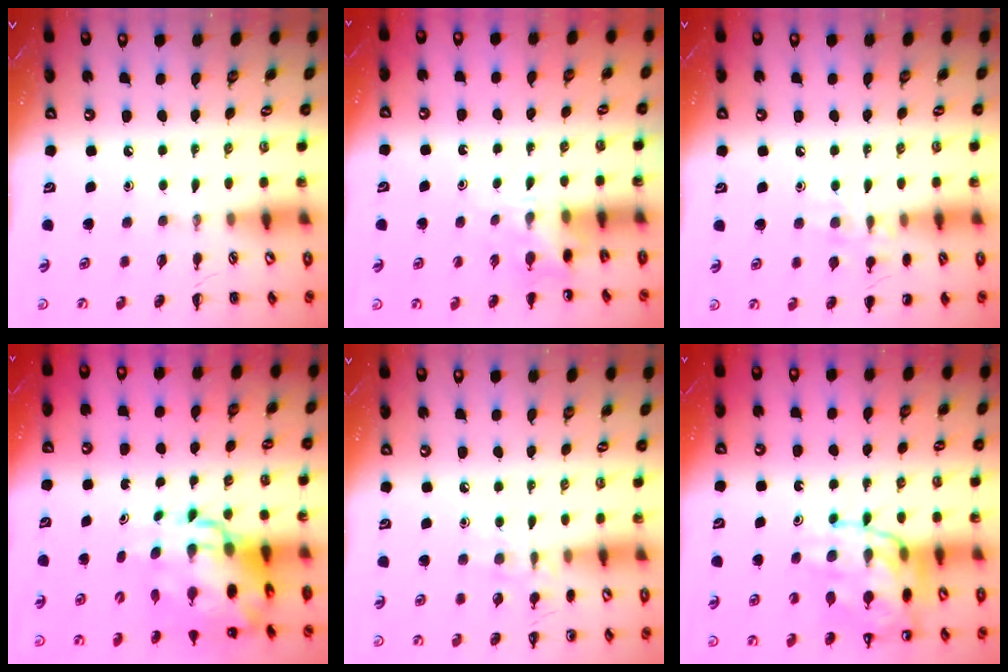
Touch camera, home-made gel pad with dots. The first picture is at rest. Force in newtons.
{"total": 4.2, "press": 3.9, "slide": 1.5}
{"total": 8.0, "press": 7.8, "slide": 1.7}
{"total": 11.7, "press": 11.2, "slide": 3.2}
{"total": 7.7, "press": 7.5, "slide": 1.9}
{"total": 19.4, "press": 19.1, "slide": 3.5}